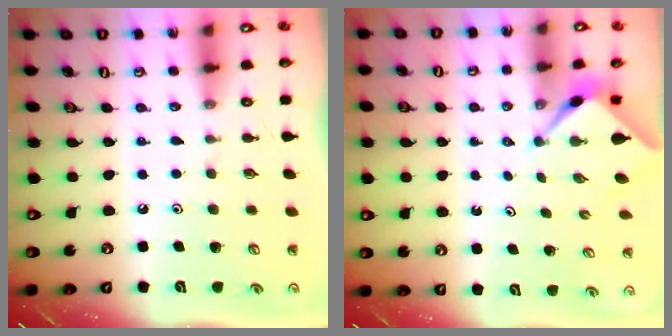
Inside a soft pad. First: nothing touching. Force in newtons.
{"total": 2.3, "press": 2.3, "slide": 0.3}